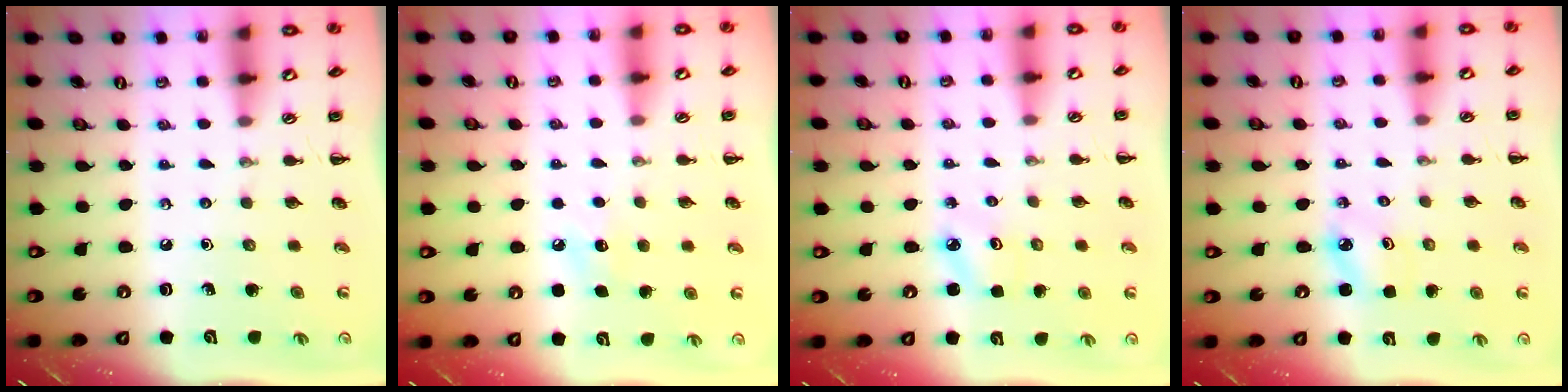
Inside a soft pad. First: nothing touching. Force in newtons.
{"total": 6.3, "press": 6.1, "slide": 1.7}
{"total": 2.3, "press": 2.2, "slide": 0.6}
{"total": 2.5, "press": 2.5, "slide": 0.4}